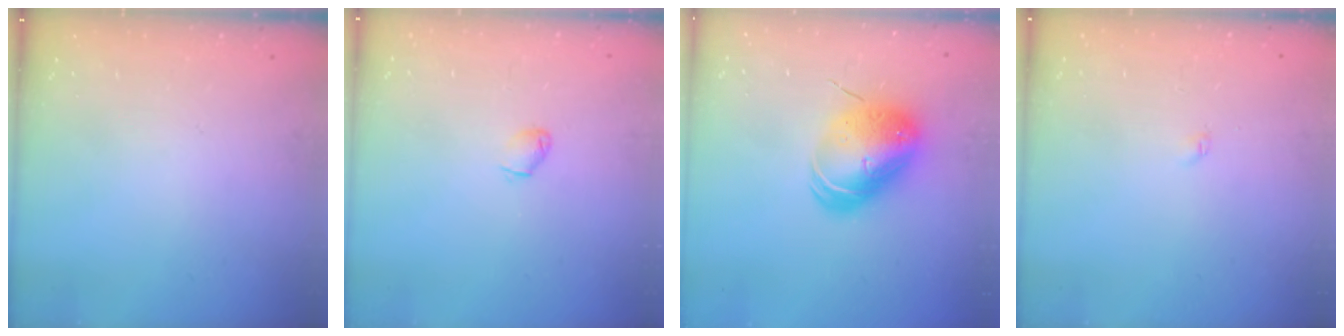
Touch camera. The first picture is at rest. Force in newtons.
{"total": 2.0, "press": 2.0, "slide": 0.4}
{"total": 13.0, "press": 12.7, "slide": 2.7}
{"total": 2.1, "press": 2.0, "slide": 0.3}